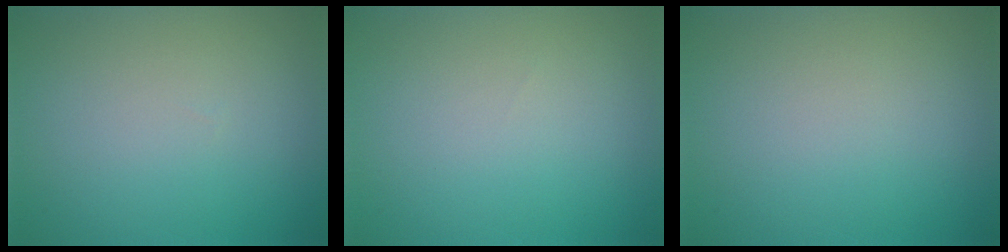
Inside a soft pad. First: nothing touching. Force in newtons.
{"total": 0.0}
{"total": 0.0}